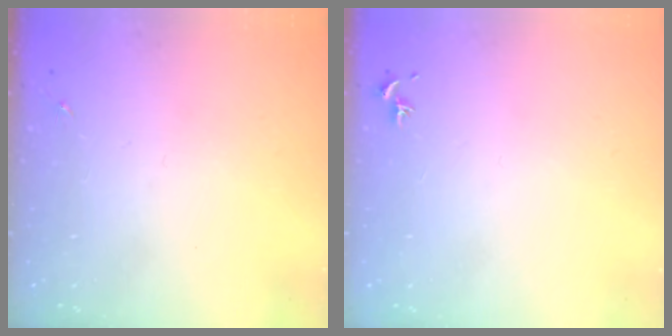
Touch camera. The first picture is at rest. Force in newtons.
{"total": 0.8, "press": 0.7, "slide": 0.3}